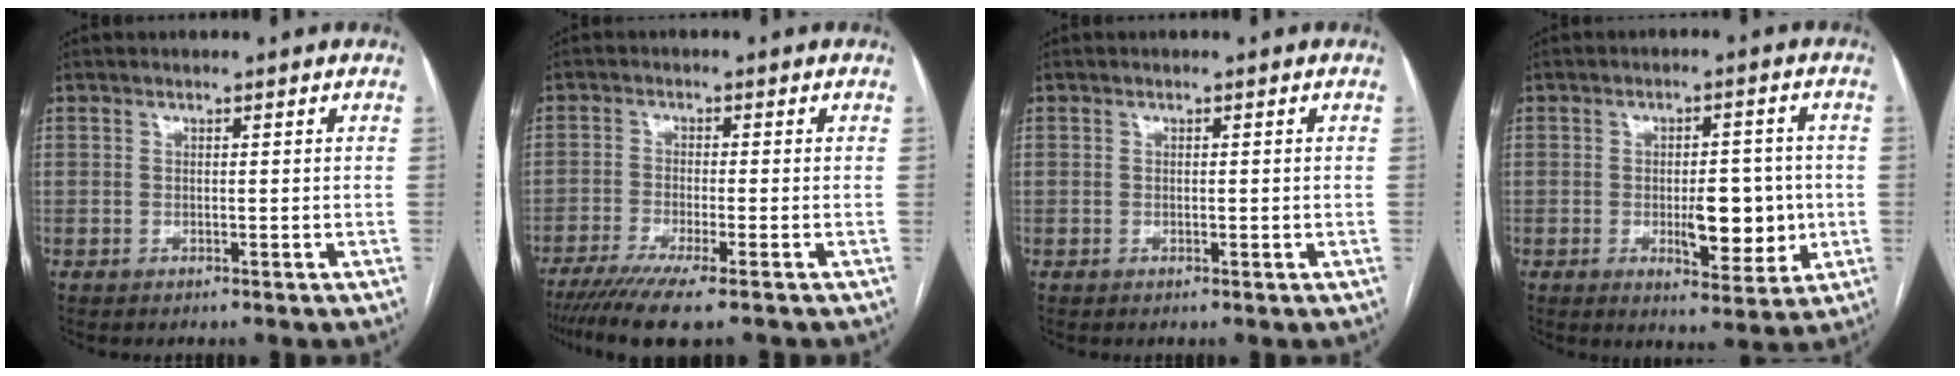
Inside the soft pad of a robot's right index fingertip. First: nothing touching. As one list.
[{"total": 8.3, "force": [-6.3, -0.2, 5.3], "torque": [-0.081, -0.017, -0.103]}, {"total": 0.5, "force": [-0.1, 0.2, 0.4], "torque": [-0.006, 0.000, 0.000]}, {"total": 8.4, "force": [-1.3, 3.4, 7.5], "torque": [-0.102, -0.001, -0.010]}]